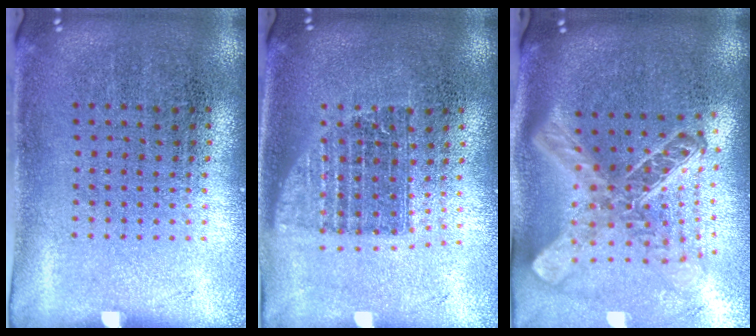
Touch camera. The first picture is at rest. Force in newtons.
{"total": 1.3, "press": 1.1, "slide": 0.7}
{"total": 2.7, "press": 2.0, "slide": 1.8}